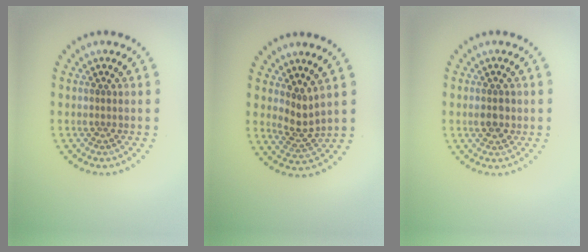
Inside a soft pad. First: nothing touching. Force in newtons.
{"total": 2.1, "press": 1.4, "slide": 1.5}
{"total": 1.6, "press": 1.6, "slide": 0.0}